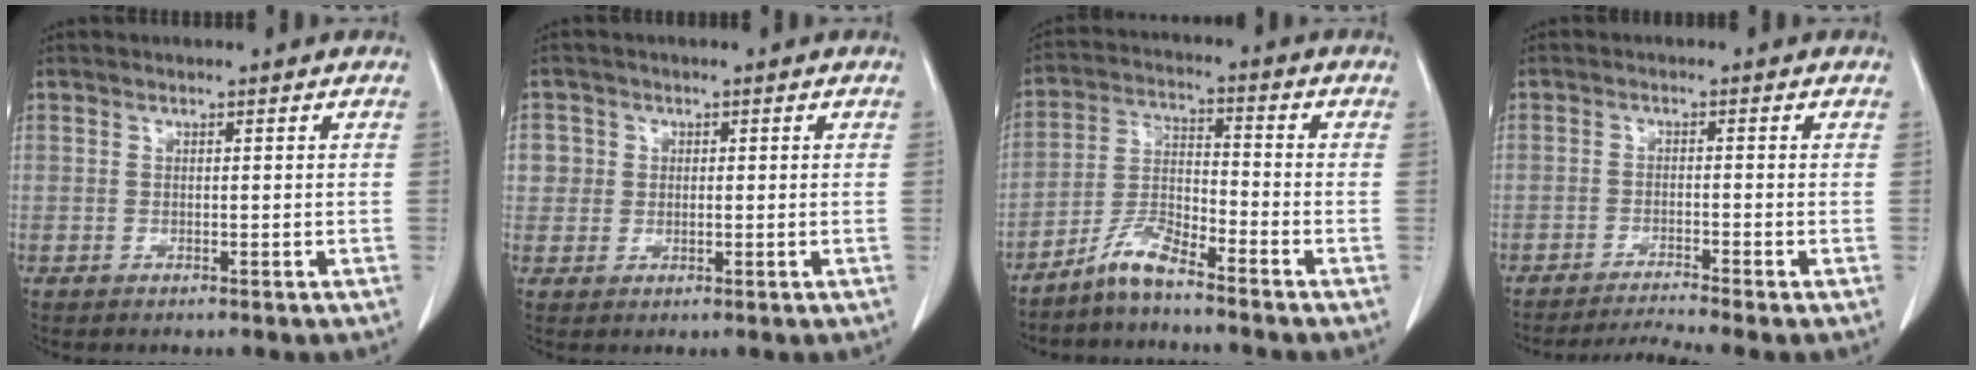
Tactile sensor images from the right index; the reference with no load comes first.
{"total": 2.9, "force": [0.6, 2.9, 0.1], "torque": [0.013, 0.005, 0.011]}
{"total": 6.2, "force": [-5.3, 0.8, 3.2], "torque": [-0.070, -0.009, -0.110]}
{"total": 4.4, "force": [-3.8, -2.0, 1.0], "torque": [-0.023, -0.016, -0.069]}